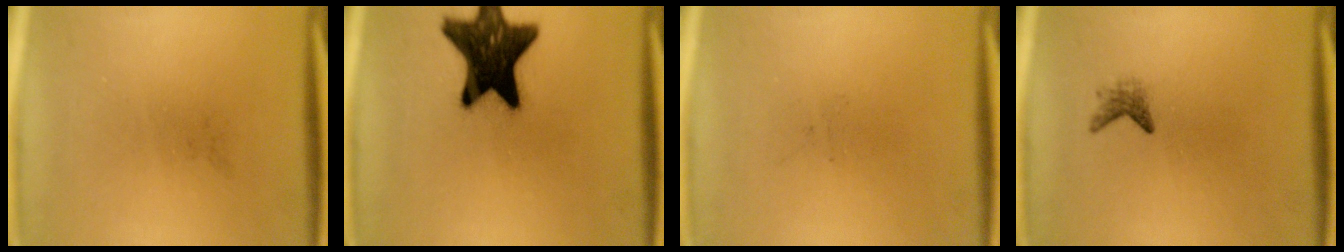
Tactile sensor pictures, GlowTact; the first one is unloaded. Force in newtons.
{"total": 18.2}
{"total": 0.0}
{"total": 1.5}